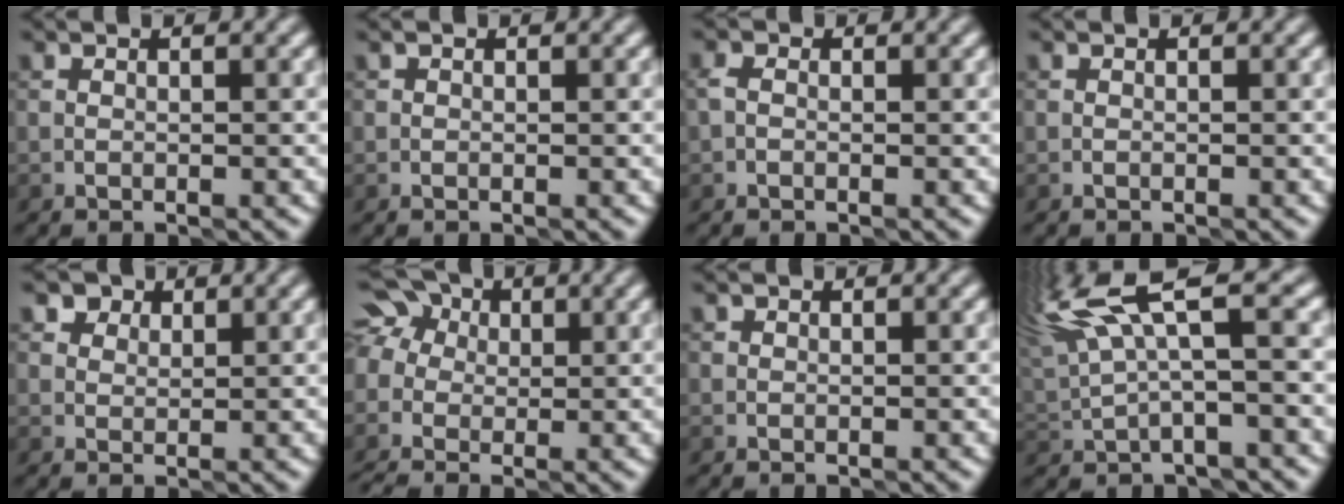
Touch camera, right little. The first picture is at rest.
{"total": 0.0}
{"total": 0.8, "force": [-0.3, 0.4, 0.6], "torque": [-0.012, 0.004, -0.008]}
{"total": 0.0}
{"total": 3.8, "force": [2.5, 2.3, 1.7], "torque": [-0.025, 0.007, 0.021]}
{"total": 6.7, "force": [0.0, 5.8, 3.5], "torque": [-0.085, 0.030, -0.033]}
{"total": 0.0}
{"total": 6.8, "force": [3.6, 1.6, 5.6], "torque": [-0.117, 0.016, 0.067]}